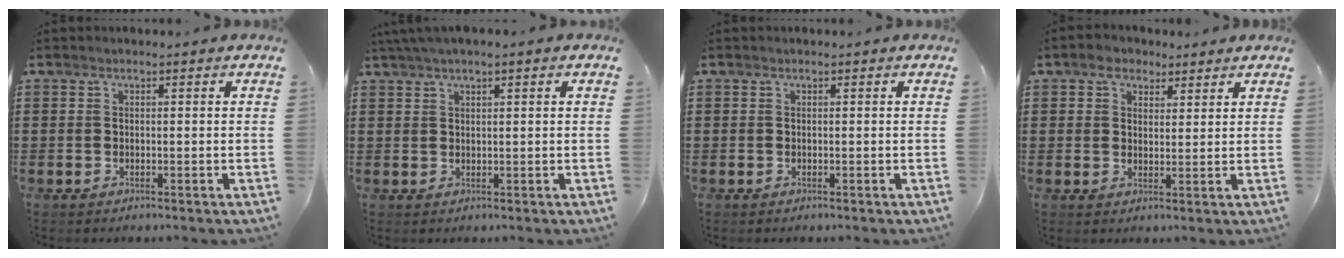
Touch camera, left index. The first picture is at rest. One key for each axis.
{"total": 1.9, "fx": 1.3, "fy": 0.0, "fz": 1.4, "tx": -0.027, "ty": 0.002, "tz": 0.024}
{"total": 0.0}
{"total": 3.5, "fx": 2.5, "fy": 2.3, "fz": 0.8, "tx": -0.021, "ty": 0.011, "tz": 0.043}